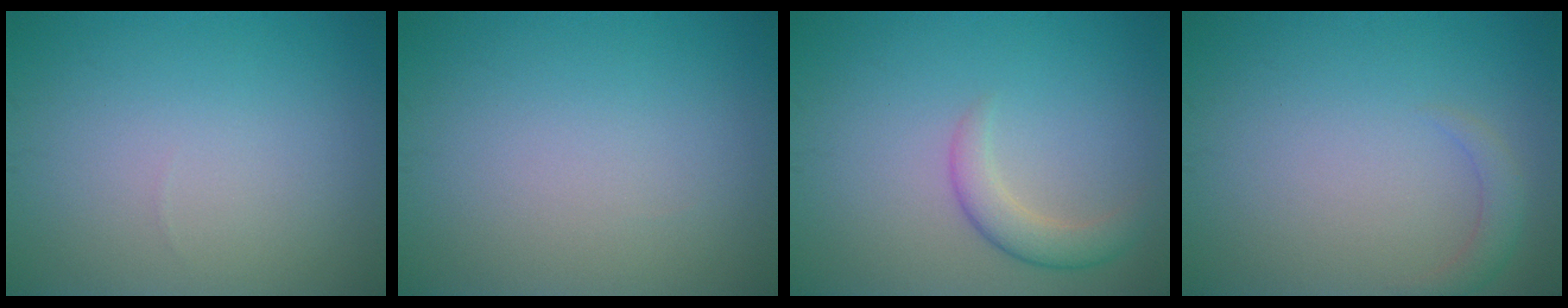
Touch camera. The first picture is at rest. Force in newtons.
{"total": 0.0}
{"total": 2.6, "press": 2.6, "slide": 0.1}
{"total": 1.5, "press": 1.4, "slide": 0.2}